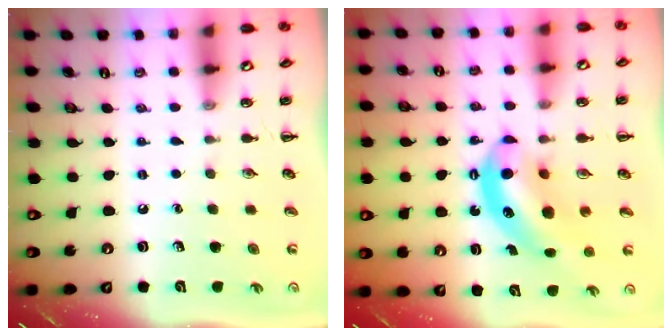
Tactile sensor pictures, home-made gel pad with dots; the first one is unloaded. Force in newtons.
{"total": 9.3, "press": 9.0, "slide": 2.3}